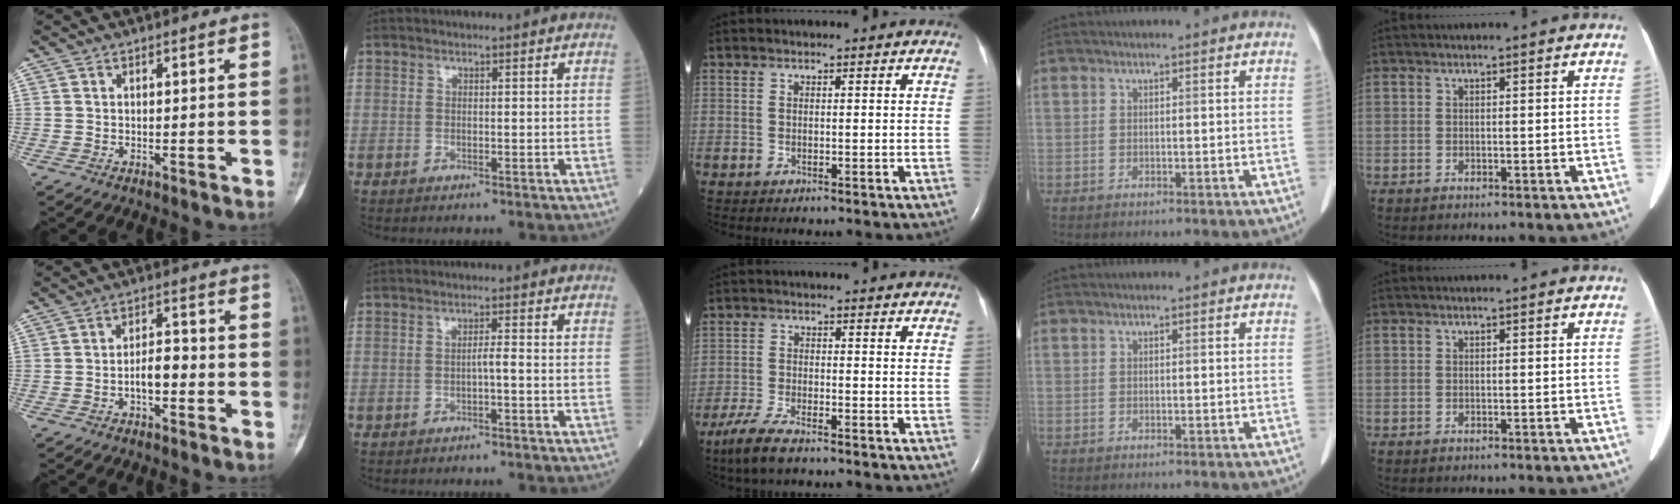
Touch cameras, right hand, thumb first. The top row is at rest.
{"thumb": {"total": 4.8, "force": [-1.6, 2.4, 3.8], "torque": [-0.051, 0.026, -0.031]}, "index": {"total": 1.4, "force": [-0.6, 0.0, 1.2], "torque": [-0.022, 0.001, -0.009]}, "middle": {"total": 5.6, "force": [-4.2, 0.9, 3.6], "torque": [-0.085, -0.013, -0.079]}}